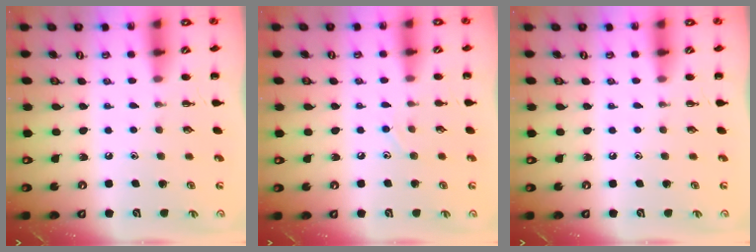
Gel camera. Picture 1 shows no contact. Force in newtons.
{"total": 6.1, "press": 5.7, "slide": 2.1}
{"total": 0.0}